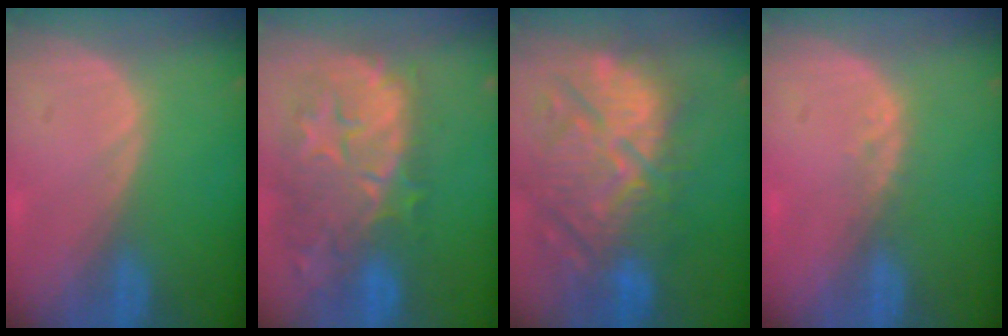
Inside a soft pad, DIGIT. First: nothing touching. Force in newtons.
{"total": 12.4, "press": 11.2, "slide": 5.3}
{"total": 13.0, "press": 12.2, "slide": 4.3}
{"total": 1.8, "press": 1.5, "slide": 1.0}